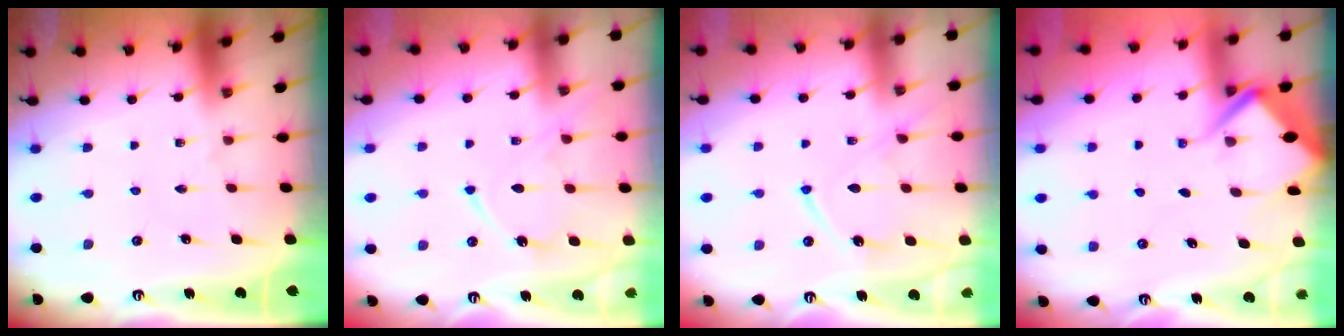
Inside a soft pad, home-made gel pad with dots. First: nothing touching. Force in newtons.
{"total": 11.8, "press": 11.7, "slide": 1.2}
{"total": 12.3, "press": 12.3, "slide": 1.3}
{"total": 5.4, "press": 5.4, "slide": 0.4}